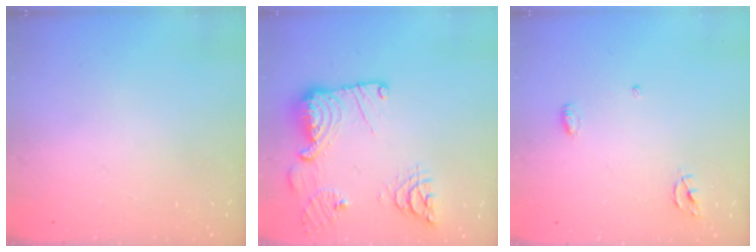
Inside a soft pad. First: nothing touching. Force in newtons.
{"total": 18.8, "press": 18.6, "slide": 2.3}
{"total": 3.9, "press": 3.9, "slide": 0.2}